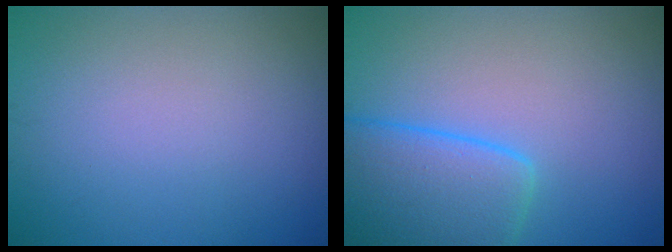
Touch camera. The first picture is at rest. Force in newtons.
{"total": 7.1, "press": 7.1, "slide": 0.4}